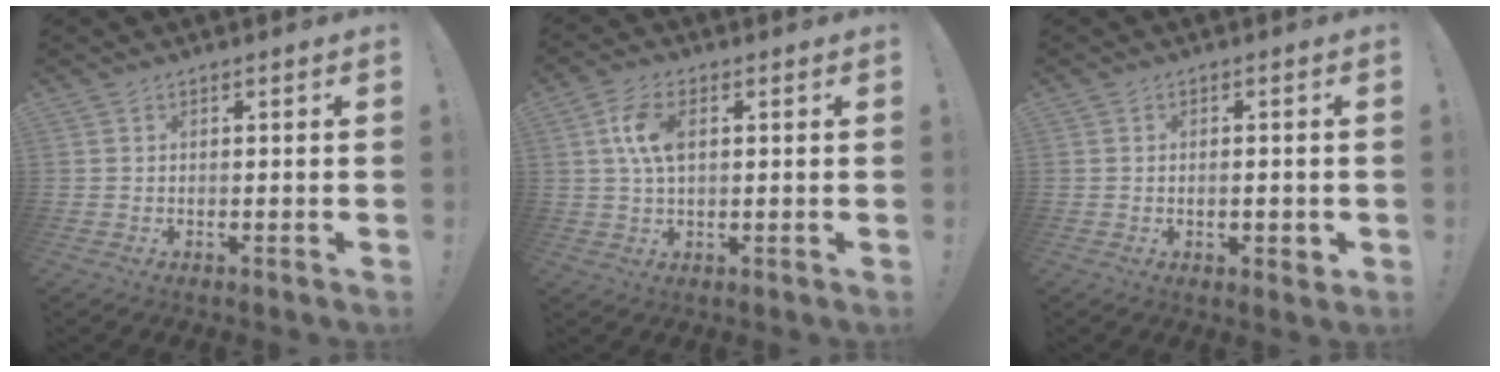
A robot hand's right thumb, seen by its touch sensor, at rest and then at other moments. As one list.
[{"total": 8.2, "force": [1.7, 4.4, 6.7], "torque": [-0.141, 0.007, 0.030]}, {"total": 2.9, "force": [-0.6, 1.3, 2.6], "torque": [-0.033, 0.000, -0.011]}]